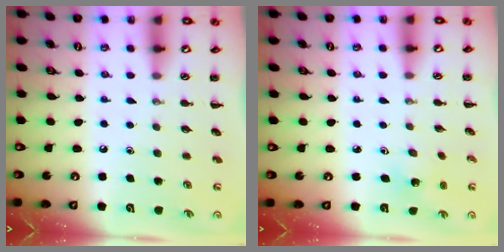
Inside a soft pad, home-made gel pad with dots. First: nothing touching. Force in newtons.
{"total": 2.1, "press": 1.9, "slide": 0.7}